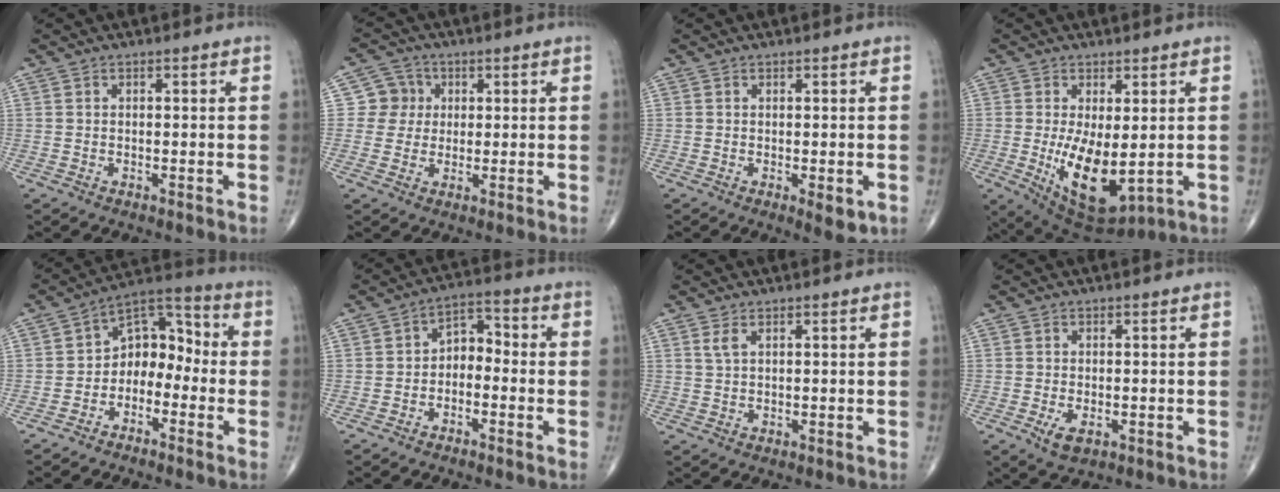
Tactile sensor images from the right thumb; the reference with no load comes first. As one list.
[{"total": 5.2, "force": [0.8, 5.1, 0.6], "torque": [0.026, 0.007, 0.007]}, {"total": 3.6, "force": [-1.0, 1.3, 3.2], "torque": [-0.036, -0.008, -0.010]}, {"total": 12.3, "force": [-1.4, 5.5, 10.9], "torque": [-0.172, -0.028, -0.002]}, {"total": 9.4, "force": [-2.6, 6.7, 6.0], "torque": [-0.055, 0.060, -0.063]}, {"total": 5.5, "force": [-1.6, 3.7, 3.6], "torque": [-0.035, 0.039, -0.043]}, {"total": 1.5, "force": [0.8, 0.6, 1.2], "torque": [-0.029, 0.005, 0.021]}, {"total": 3.3, "force": [-1.2, 1.7, 2.5], "torque": [-0.042, -0.005, -0.015]}]